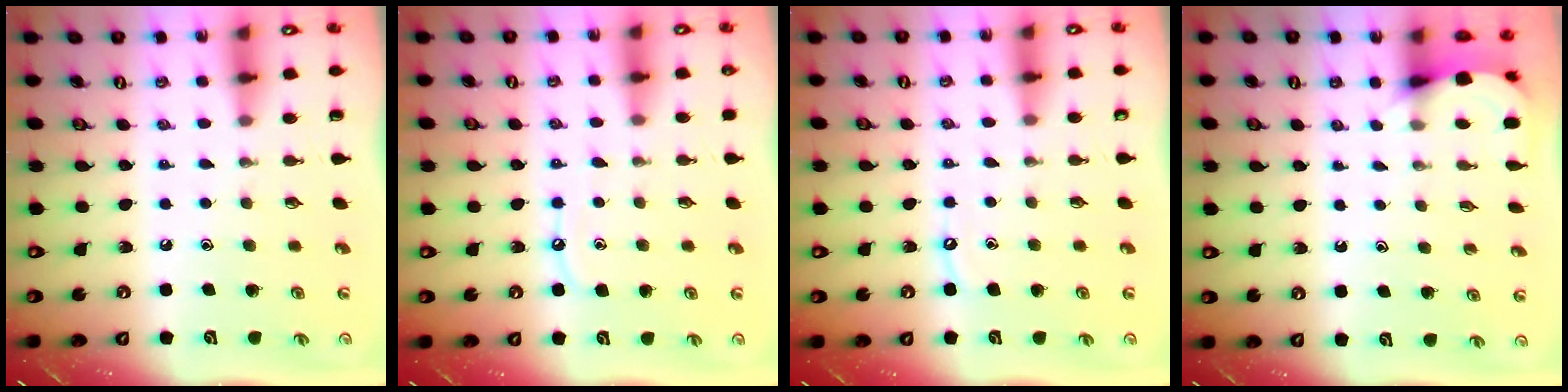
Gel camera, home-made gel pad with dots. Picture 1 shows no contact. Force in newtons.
{"total": 8.2, "press": 8.1, "slide": 0.8}
{"total": 4.3, "press": 4.3, "slide": 0.6}
{"total": 4.2, "press": 4.2, "slide": 0.4}